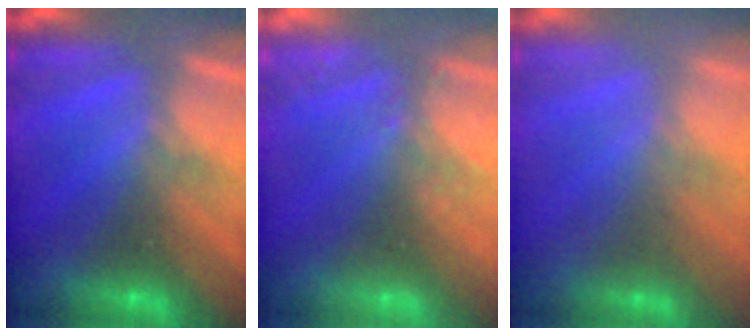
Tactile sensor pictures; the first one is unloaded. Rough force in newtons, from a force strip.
{"total": 2.4}
{"total": 2.2}